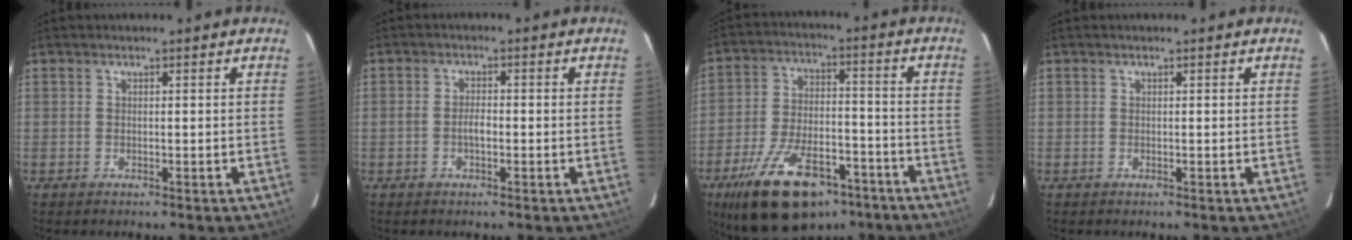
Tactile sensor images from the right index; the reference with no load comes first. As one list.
[{"total": 2.2, "force": [-0.7, 1.0, 1.8], "torque": [-0.036, 0.003, -0.014]}, {"total": 20.8, "force": [-13.9, 9.6, 12.1], "torque": [-0.235, -0.010, -0.215]}, {"total": 0.0}]